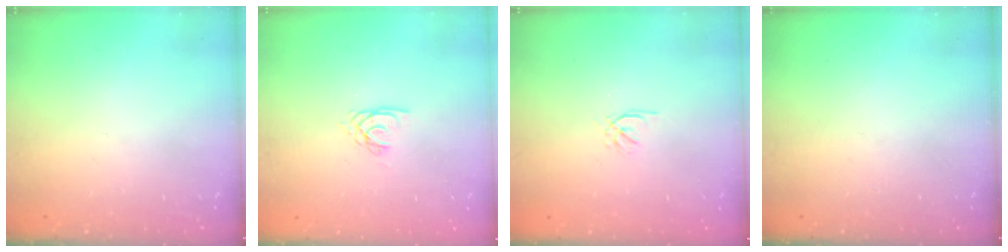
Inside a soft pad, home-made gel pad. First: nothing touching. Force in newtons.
{"total": 2.1, "press": 2.1, "slide": 0.3}
{"total": 0.5, "press": 0.3, "slide": 0.4}
{"total": 0.0}